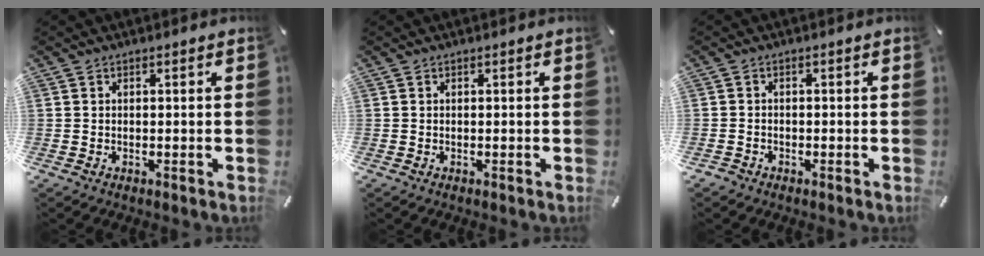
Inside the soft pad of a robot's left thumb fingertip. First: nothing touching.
{"total": 0.0}
{"total": 1.5, "force": [-1.0, 1.0, 0.3], "torque": [-0.008, 0.005, -0.022]}